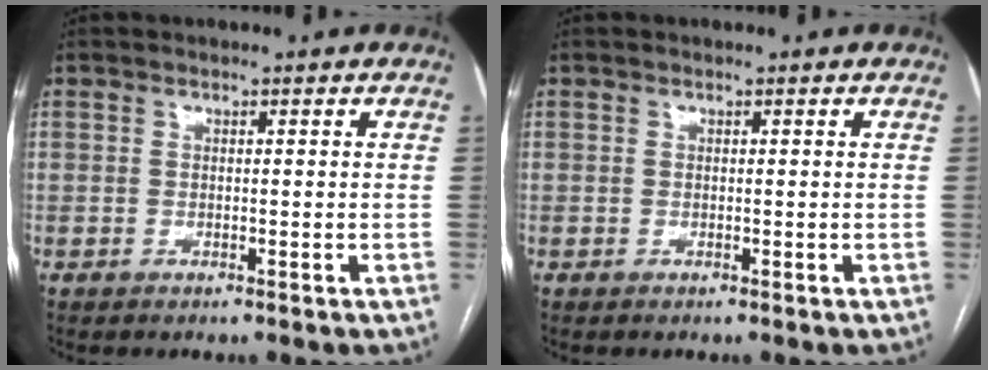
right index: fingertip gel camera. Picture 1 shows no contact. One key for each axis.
{"total": 0.0}